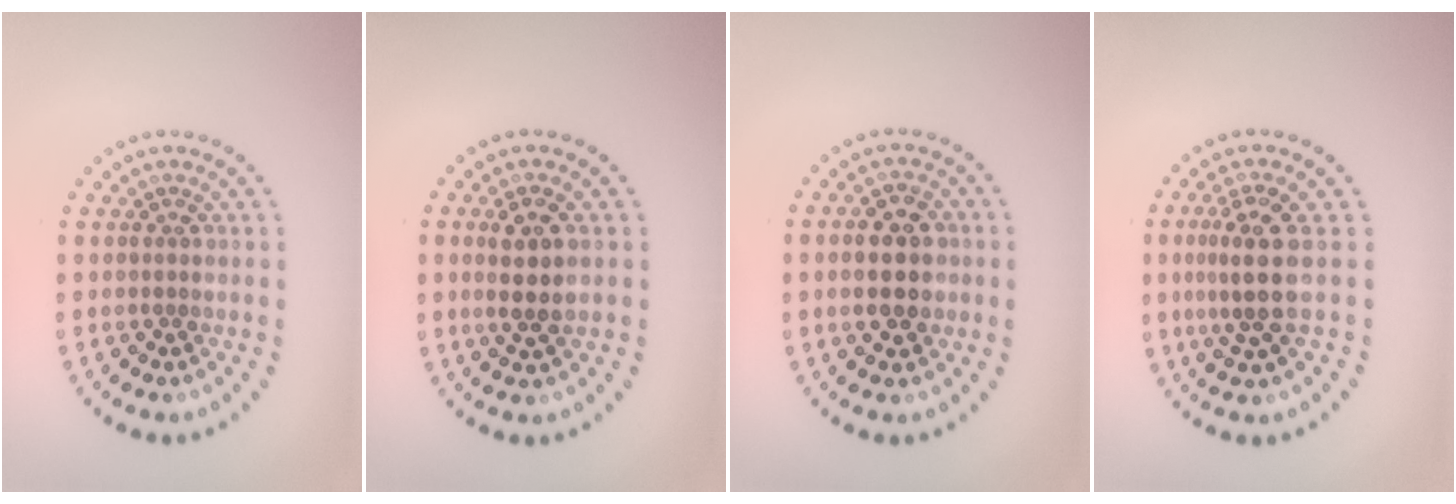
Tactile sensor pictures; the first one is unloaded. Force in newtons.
{"total": 2.9, "press": 2.7, "slide": 1.0}
{"total": 4.6, "press": 4.6, "slide": 0.2}
{"total": 3.9, "press": 3.3, "slide": 2.1}